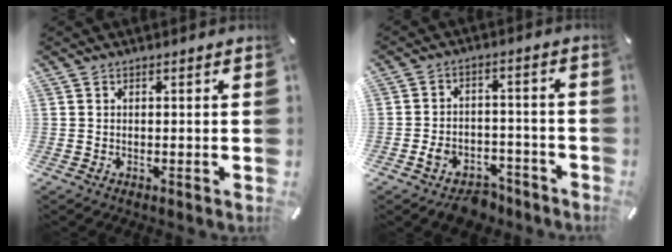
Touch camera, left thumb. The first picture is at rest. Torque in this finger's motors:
{"motor_torque": [0.76, 1.68, 0.59, 0.83, 0.01]}